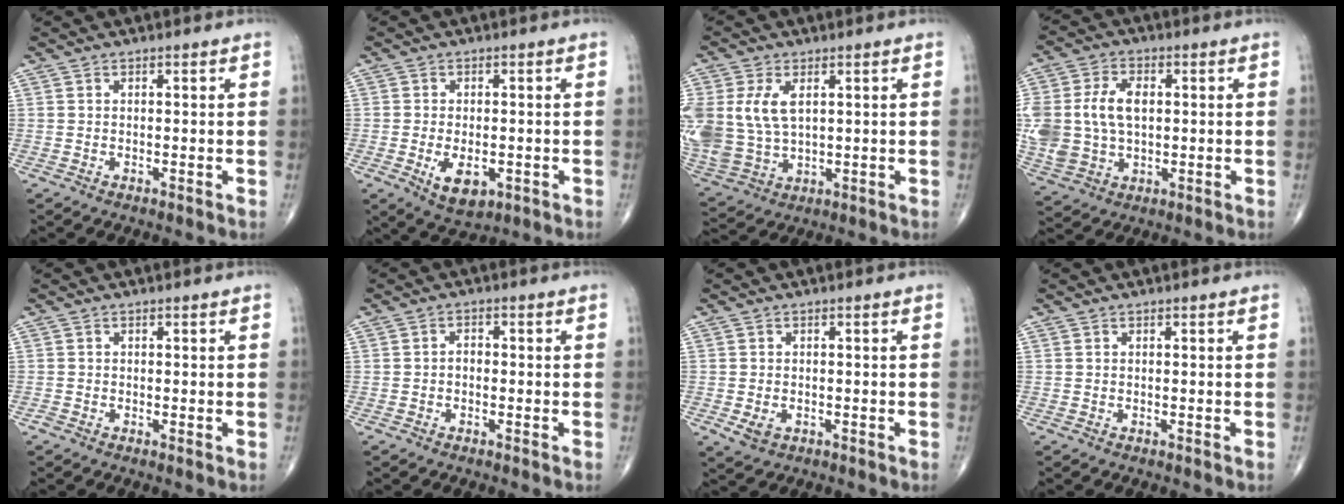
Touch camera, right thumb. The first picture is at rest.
{"total": 6.7, "force": [-2.0, 3.8, 5.2], "torque": [-0.079, -0.005, -0.021]}
{"total": 14.5, "force": [3.0, 9.4, 10.7], "torque": [-0.253, -0.009, 0.073]}
{"total": 15.2, "force": [1.1, 10.5, 10.9], "torque": [-0.246, 0.004, 0.032]}
{"total": 0.6, "force": [-0.3, 0.4, 0.4], "torque": [-0.005, -0.003, -0.011]}
{"total": 1.5, "force": [-0.4, 1.1, 1.0], "torque": [-0.007, 0.007, -0.012]}
{"total": 2.7, "force": [-0.8, 2.0, 1.6], "torque": [-0.028, -0.003, -0.006]}
{"total": 0.0}